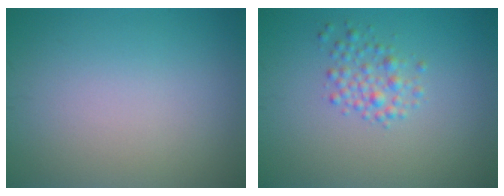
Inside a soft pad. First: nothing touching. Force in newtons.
{"total": 2.1, "press": 2.1, "slide": 0.1}